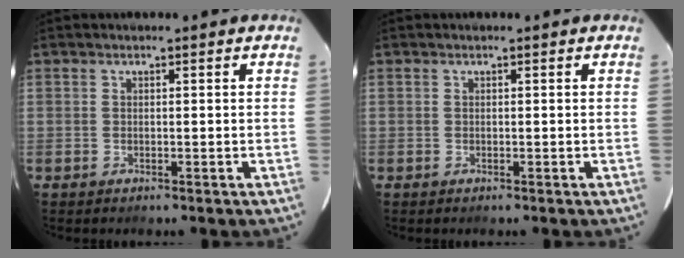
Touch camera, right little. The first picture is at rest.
{"total": 0.0}